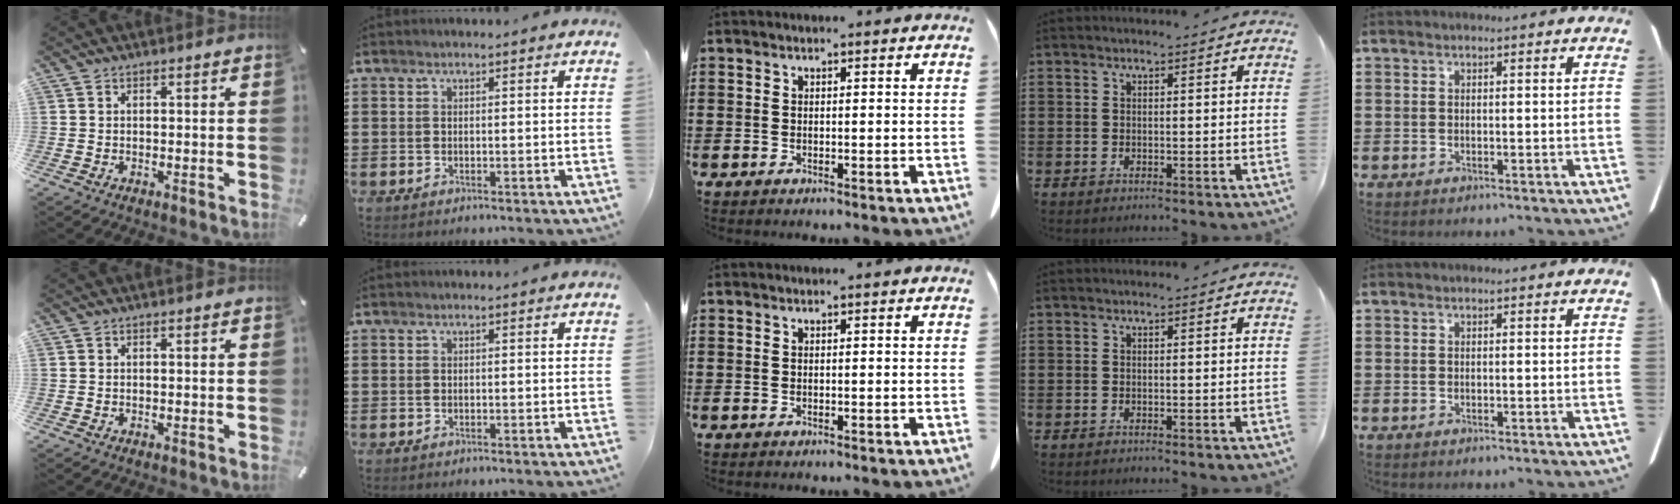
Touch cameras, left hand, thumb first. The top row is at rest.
{}